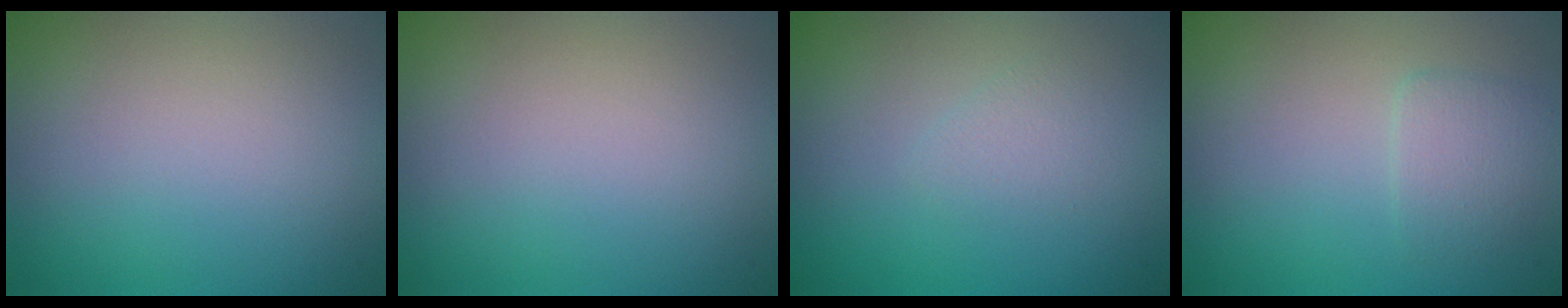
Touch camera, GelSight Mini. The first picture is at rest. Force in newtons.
{"total": 0.0}
{"total": 1.0, "press": 1.0, "slide": 0.0}
{"total": 1.6, "press": 1.6, "slide": 0.3}